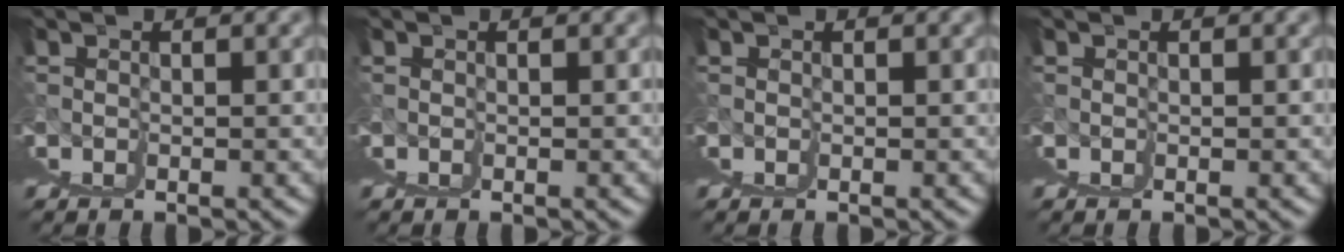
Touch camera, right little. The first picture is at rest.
{"total": 0.0}
{"total": 0.0}
{"total": 0.0}